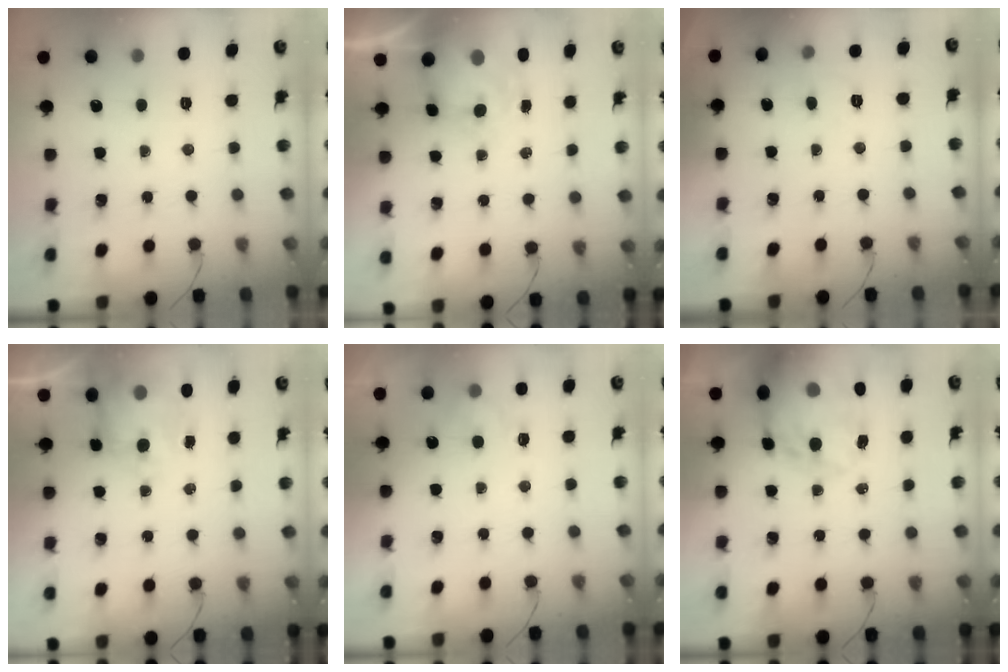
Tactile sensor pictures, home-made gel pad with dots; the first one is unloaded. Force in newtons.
{"total": 6.3, "press": 6.2, "slide": 1.0}
{"total": 5.8, "press": 5.6, "slide": 1.4}
{"total": 6.9, "press": 6.8, "slide": 1.2}
{"total": 2.7, "press": 2.3, "slide": 1.4}
{"total": 19.7, "press": 19.2, "slide": 4.4}